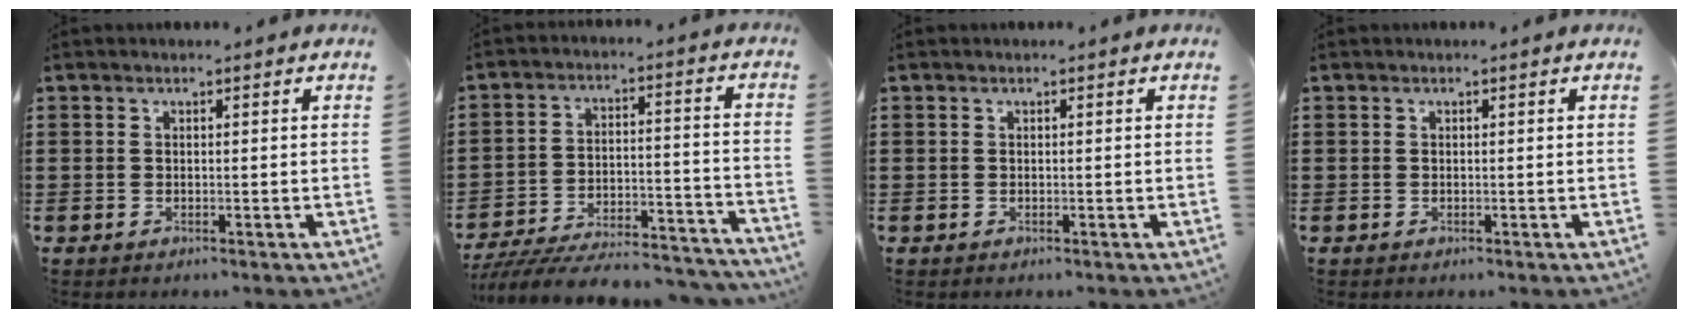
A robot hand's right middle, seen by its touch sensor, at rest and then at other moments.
{"total": 8.7, "force": [-8.2, 0.9, 2.7], "torque": [-0.040, 0.015, -0.160]}
{"total": 0.0}
{"total": 0.0}